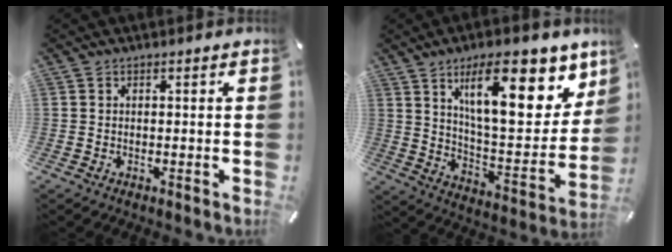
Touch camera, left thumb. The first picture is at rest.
{"total": 22.5, "force": [12.0, 8.9, 16.8], "torque": [-0.246, -0.061, 0.189]}